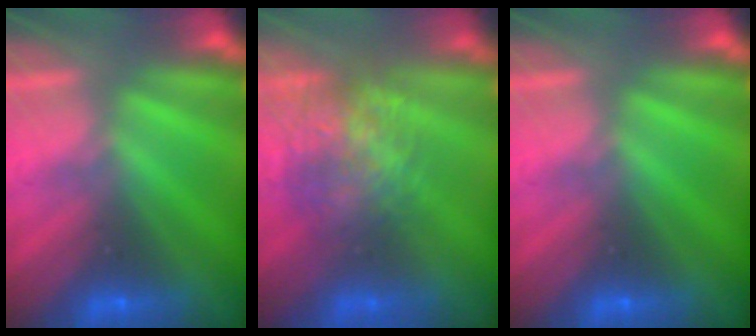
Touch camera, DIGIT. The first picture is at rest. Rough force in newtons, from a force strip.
{"total": 7.7}
{"total": 0.0}